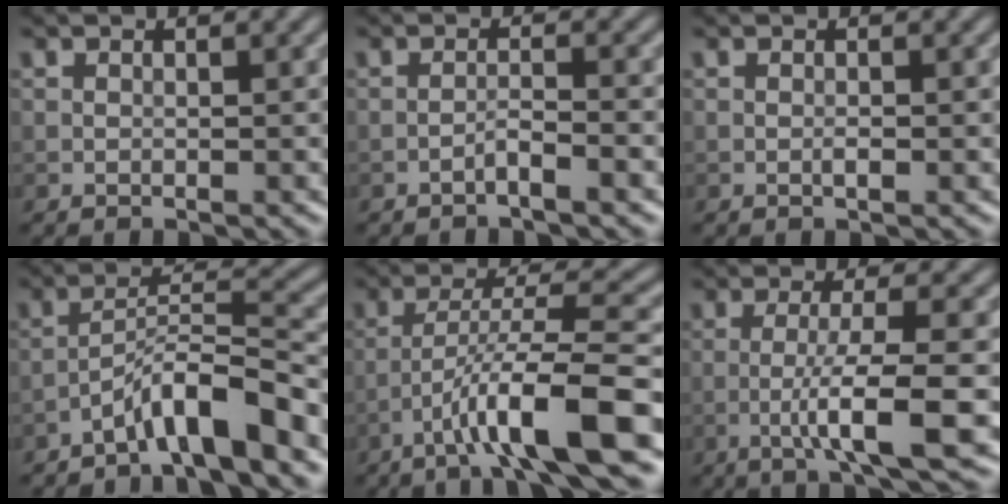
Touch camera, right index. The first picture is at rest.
{"total": 1.6, "force": [-1.1, 0.0, 1.2], "torque": [-0.020, 0.007, -0.023]}
{"total": 0.6, "force": [-0.2, 0.1, 0.5], "torque": [-0.012, -0.001, -0.004]}
{"total": 6.2, "force": [-4.3, 0.7, 4.4], "torque": [-0.073, 0.017, -0.077]}
{"total": 8.9, "force": [-4.7, 1.0, 7.5], "torque": [-0.123, 0.017, -0.079]}
{"total": 6.2, "force": [-2.0, 0.7, 5.8], "torque": [-0.095, 0.006, -0.039]}